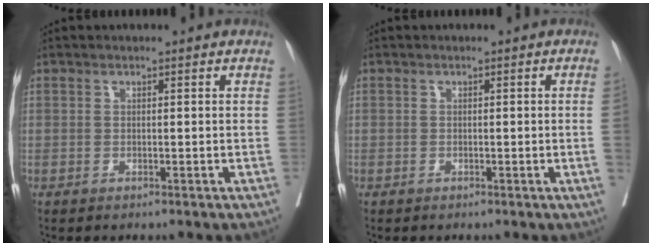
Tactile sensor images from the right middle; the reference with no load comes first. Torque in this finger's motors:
{"motor_torque": [1.04, -1.10, -0.22, -0.21]}